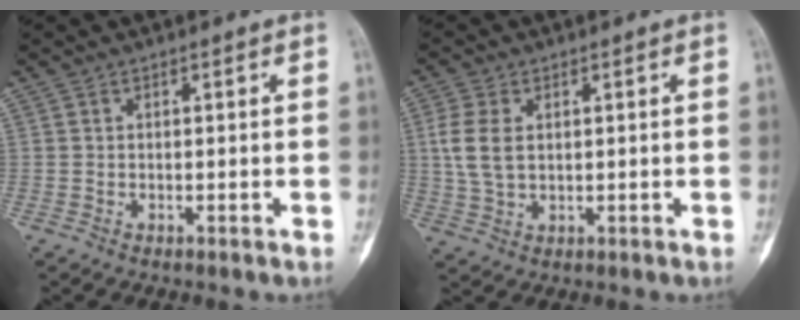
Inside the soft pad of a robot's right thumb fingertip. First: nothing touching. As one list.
[{"total": 6.5, "force": [1.2, 4.0, 4.9], "torque": [-0.110, 0.000, 0.029]}]